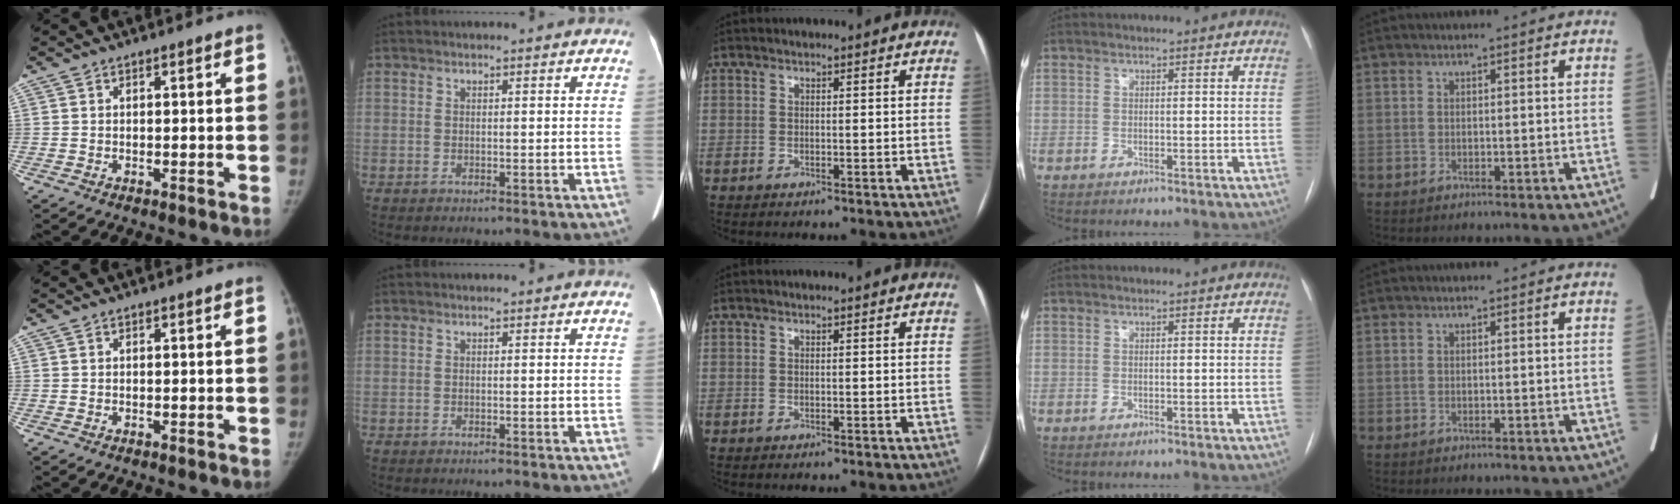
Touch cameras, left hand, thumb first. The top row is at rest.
{}